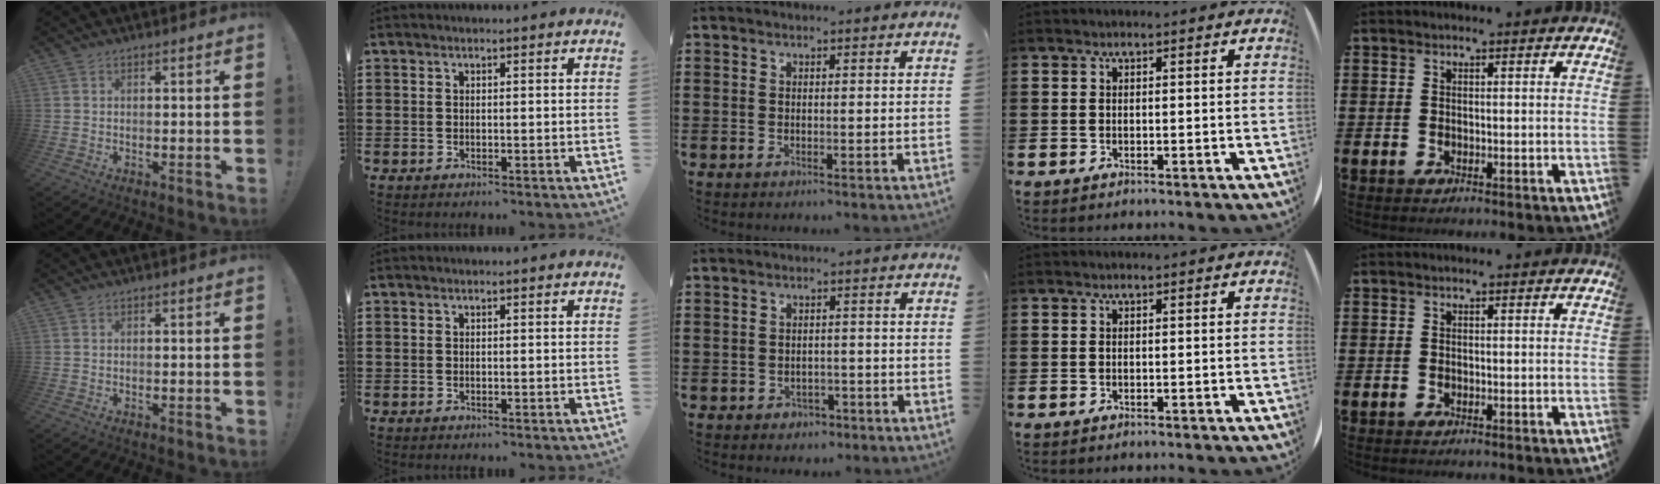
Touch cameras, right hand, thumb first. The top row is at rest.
{"middle": {"total": 1.5, "force": [-1.3, 0.9, 0.1], "torque": [-0.008, 0.000, -0.030]}}